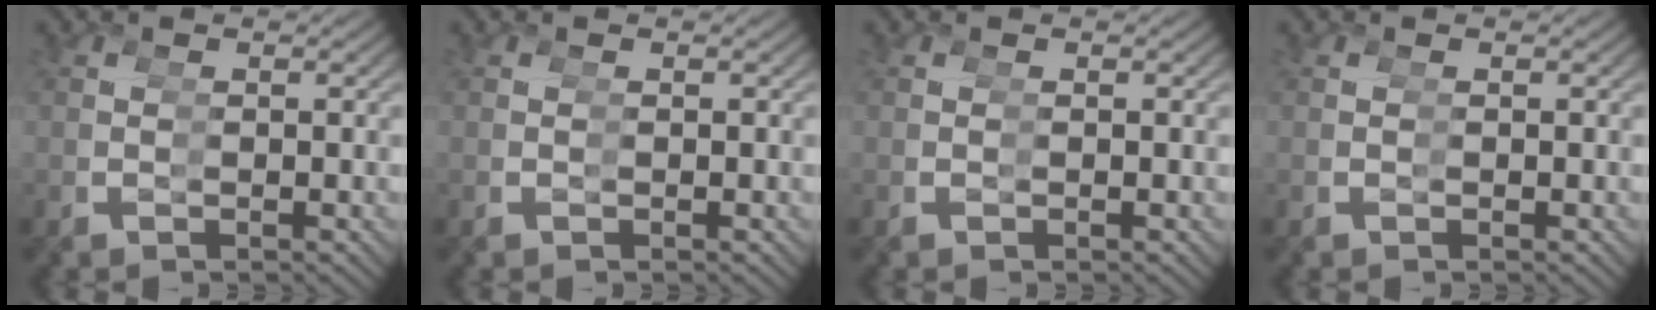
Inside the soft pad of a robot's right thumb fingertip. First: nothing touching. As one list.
[{"total": 0.0}, {"total": 0.0}, {"total": 0.0}]